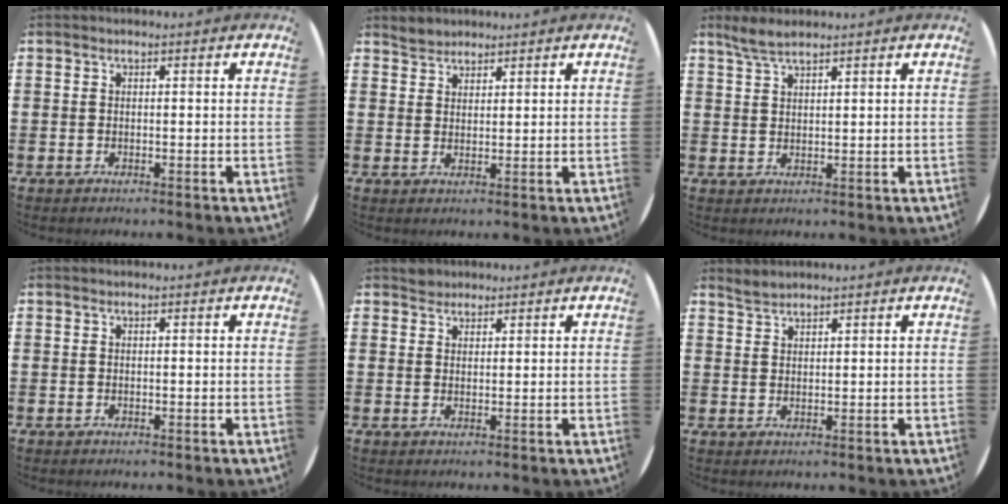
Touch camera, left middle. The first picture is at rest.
{"total": 2.1, "force": [2.0, 0.7, -0.2], "torque": [-0.001, 0.004, 0.040]}
{"total": 2.8, "force": [2.4, 0.4, 1.4], "torque": [-0.032, 0.004, 0.045]}
{"total": 0.0}
{"total": 1.8, "force": [1.6, 0.6, -0.2], "torque": [0.009, 0.000, 0.032]}
{"total": 1.7, "force": [1.7, 0.2, 0.0], "torque": [-0.004, 0.003, 0.033]}